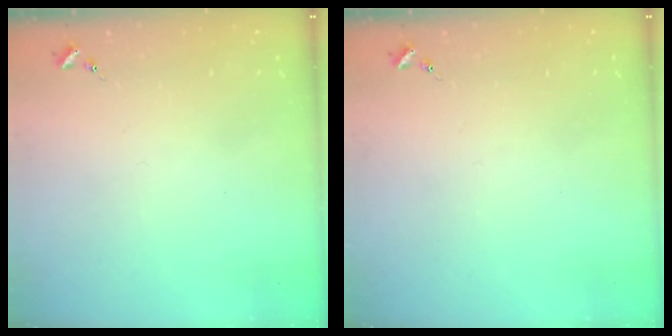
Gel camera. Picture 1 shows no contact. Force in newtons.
{"total": 0.0}